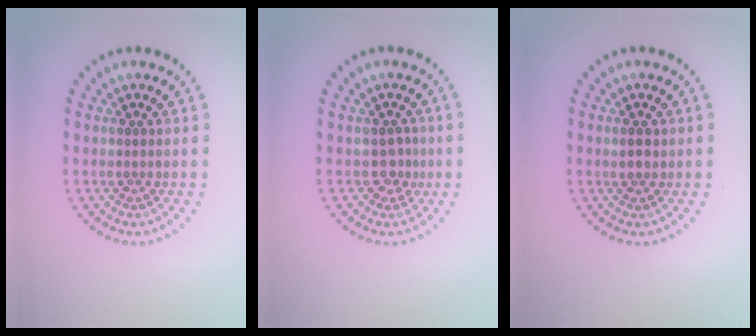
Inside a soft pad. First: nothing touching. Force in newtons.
{"total": 1.4, "press": 1.1, "slide": 0.8}
{"total": 1.2, "press": 1.1, "slide": 0.3}